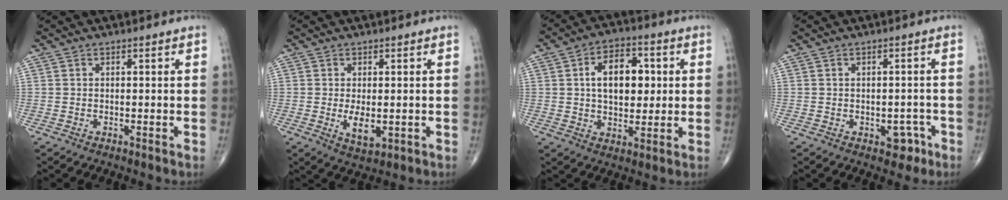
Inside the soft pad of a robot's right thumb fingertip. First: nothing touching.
{"total": 4.6, "force": [-0.6, 2.2, 4.0], "torque": [-0.065, -0.012, -0.003]}
{"total": 11.5, "force": [1.8, 7.1, 8.8], "torque": [-0.110, 0.005, 0.027]}
{"total": 3.5, "force": [-1.6, 2.4, 1.9], "torque": [-0.003, 0.013, -0.018]}